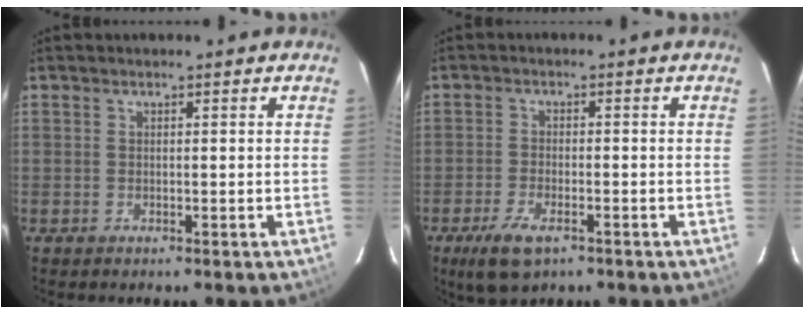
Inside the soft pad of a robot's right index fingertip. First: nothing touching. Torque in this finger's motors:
{"motor_torque": [0.39, -0.39, 0.14, 0.04]}